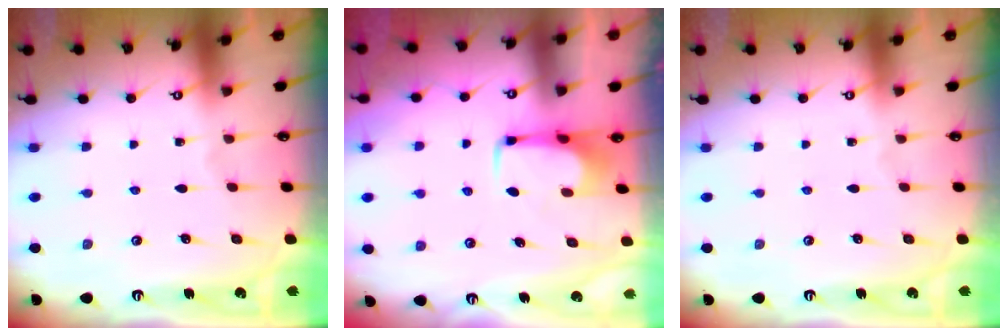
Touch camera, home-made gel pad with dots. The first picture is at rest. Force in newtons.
{"total": 1.7, "press": 1.6, "slide": 0.5}
{"total": 0.0}